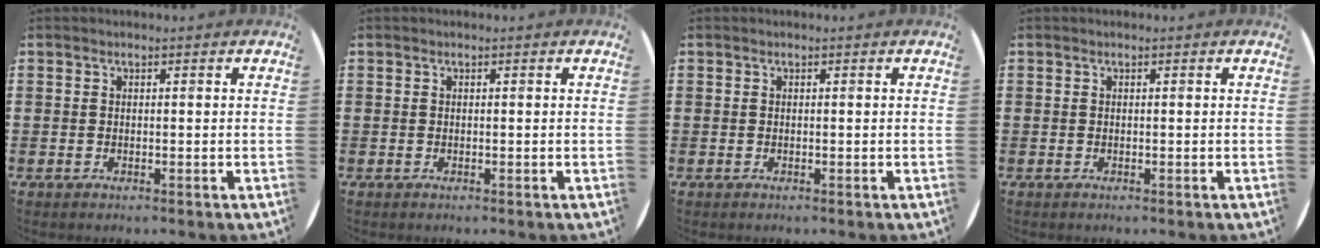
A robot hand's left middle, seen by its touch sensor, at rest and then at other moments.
{"total": 0.0}
{"total": 0.0}
{"total": 0.0}